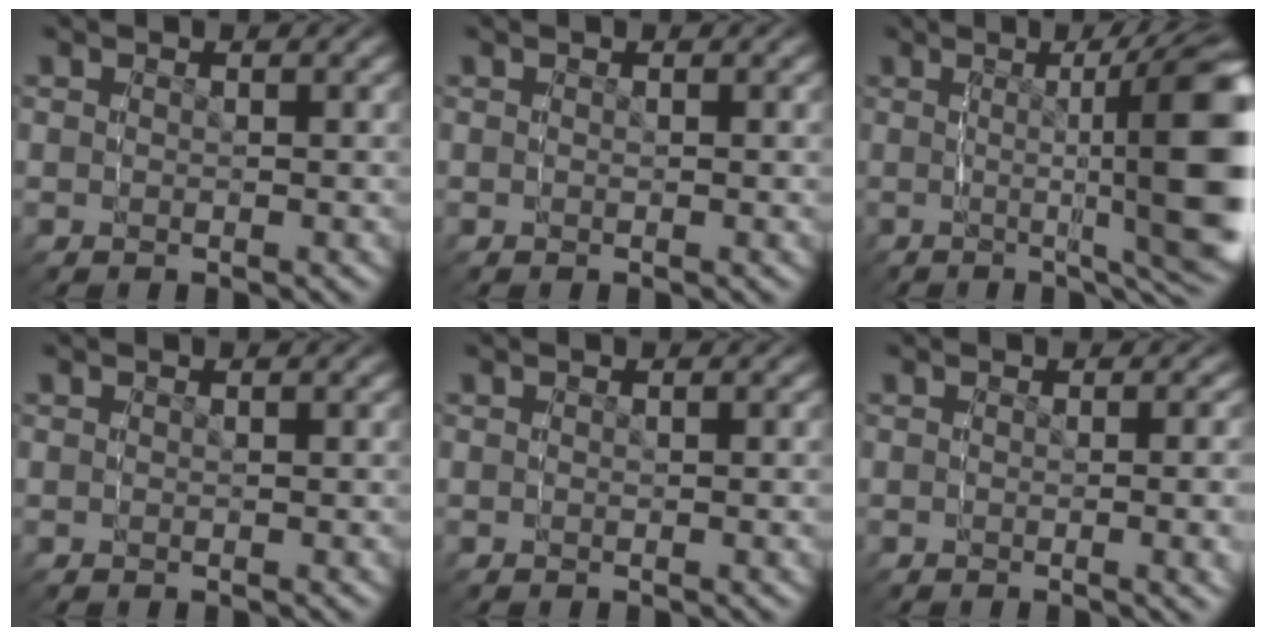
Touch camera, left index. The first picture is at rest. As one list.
[{"total": 0.0}, {"total": 11.0, "force": [-0.7, 0.5, 10.9], "torque": [-0.124, 0.036, -0.010]}, {"total": 0.0}, {"total": 0.6, "force": [0.0, -0.6, -0.2], "torque": [0.001, 0.002, -0.001]}, {"total": 2.6, "force": [0.0, -2.4, -0.9], "torque": [0.014, 0.016, -0.005]}]